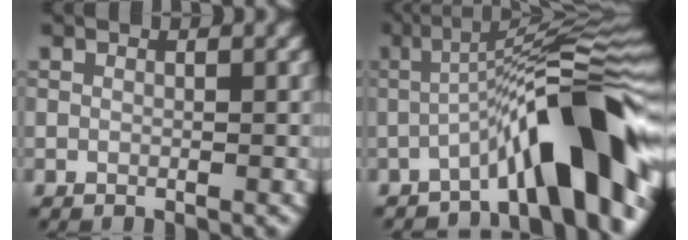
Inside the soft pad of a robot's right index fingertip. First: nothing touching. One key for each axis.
{"total": 10.9, "fx": -4.5, "fy": 2.2, "fz": 9.6, "tx": -0.118, "ty": 0.024, "tz": -0.084}